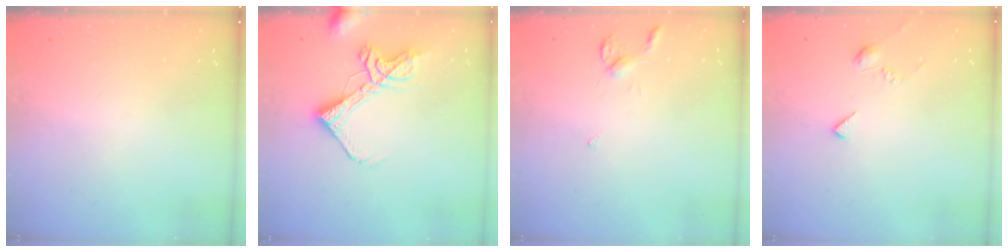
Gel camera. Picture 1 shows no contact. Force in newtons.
{"total": 10.8, "press": 10.7, "slide": 1.3}
{"total": 4.5, "press": 4.5, "slide": 0.5}
{"total": 4.4, "press": 4.4, "slide": 0.7}